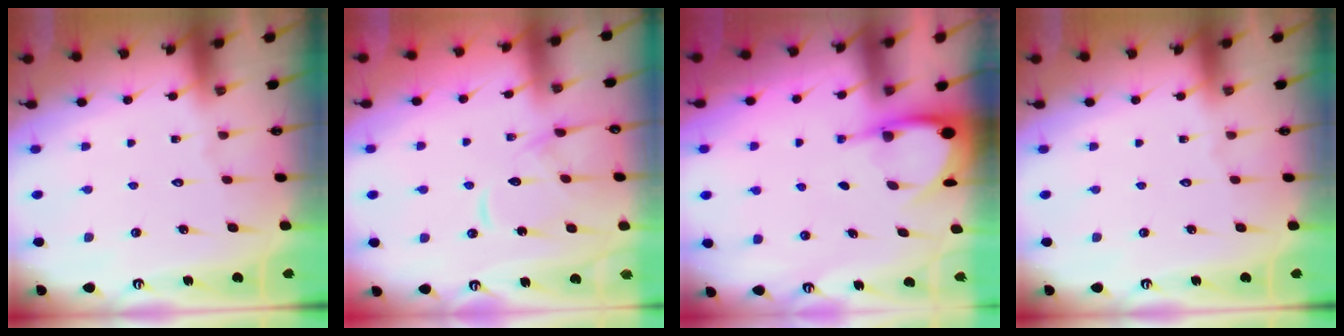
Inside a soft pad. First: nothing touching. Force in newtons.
{"total": 11.2, "press": 11.1, "slide": 1.1}
{"total": 4.2, "press": 4.2, "slide": 0.3}
{"total": 0.0}